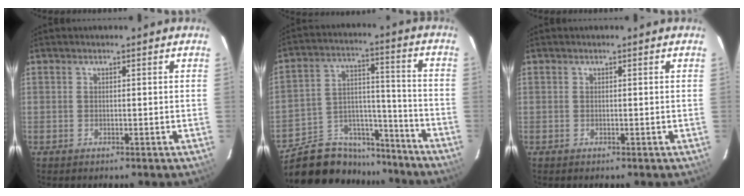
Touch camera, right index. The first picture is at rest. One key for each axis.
{"total": 19.3, "fx": -16.2, "fy": 8.7, "fz": 5.8, "tx": -0.125, "ty": 0.050, "tz": -0.238}
{"total": 0.0}